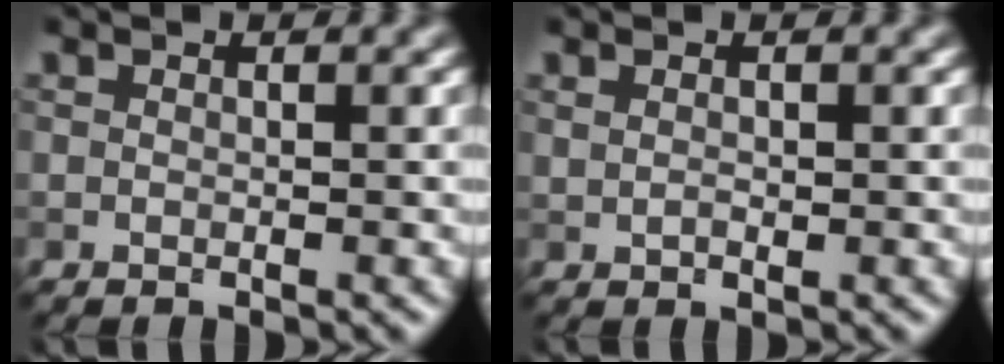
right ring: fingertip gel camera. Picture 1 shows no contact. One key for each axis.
{"total": 0.7, "fx": 0.1, "fy": 0.5, "fz": 0.5, "tx": -0.013, "ty": 0.001, "tz": 0.002}